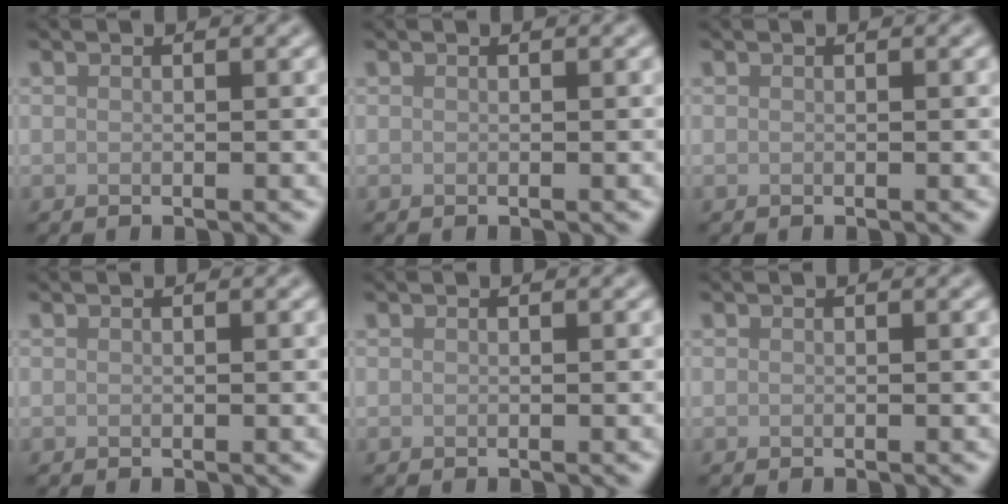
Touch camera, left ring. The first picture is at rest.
{"total": 0.0}
{"total": 0.0}
{"total": 0.0}
{"total": 0.0}
{"total": 0.0}